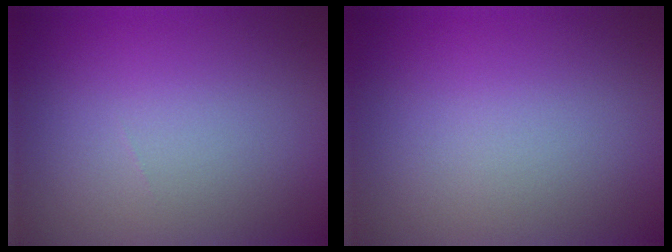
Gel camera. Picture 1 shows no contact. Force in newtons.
{"total": 0.0}